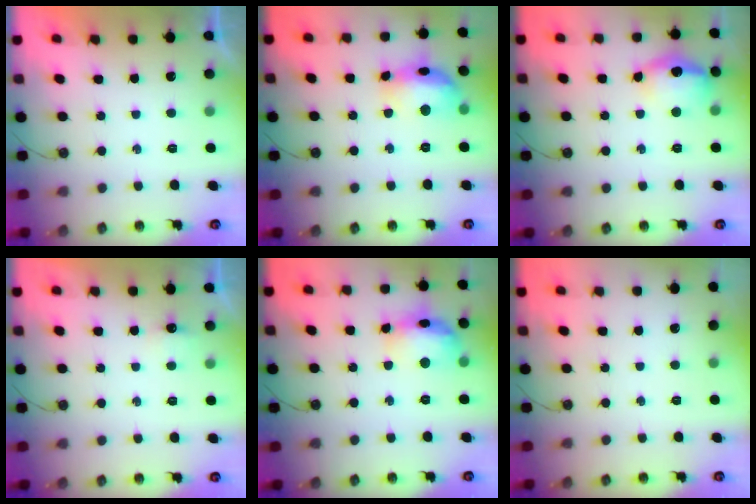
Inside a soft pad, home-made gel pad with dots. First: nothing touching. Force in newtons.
{"total": 15.0, "press": 15.0, "slide": 1.3}
{"total": 13.9, "press": 13.8, "slide": 1.3}
{"total": 3.0, "press": 3.0, "slide": 0.6}
{"total": 14.5, "press": 14.5, "slide": 0.9}
{"total": 0.0}